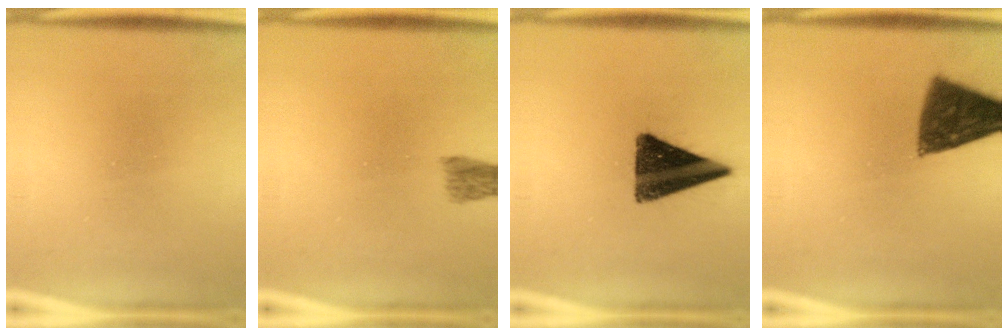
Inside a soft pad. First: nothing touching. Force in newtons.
{"total": 3.3}
{"total": 13.3}
{"total": 10.4}